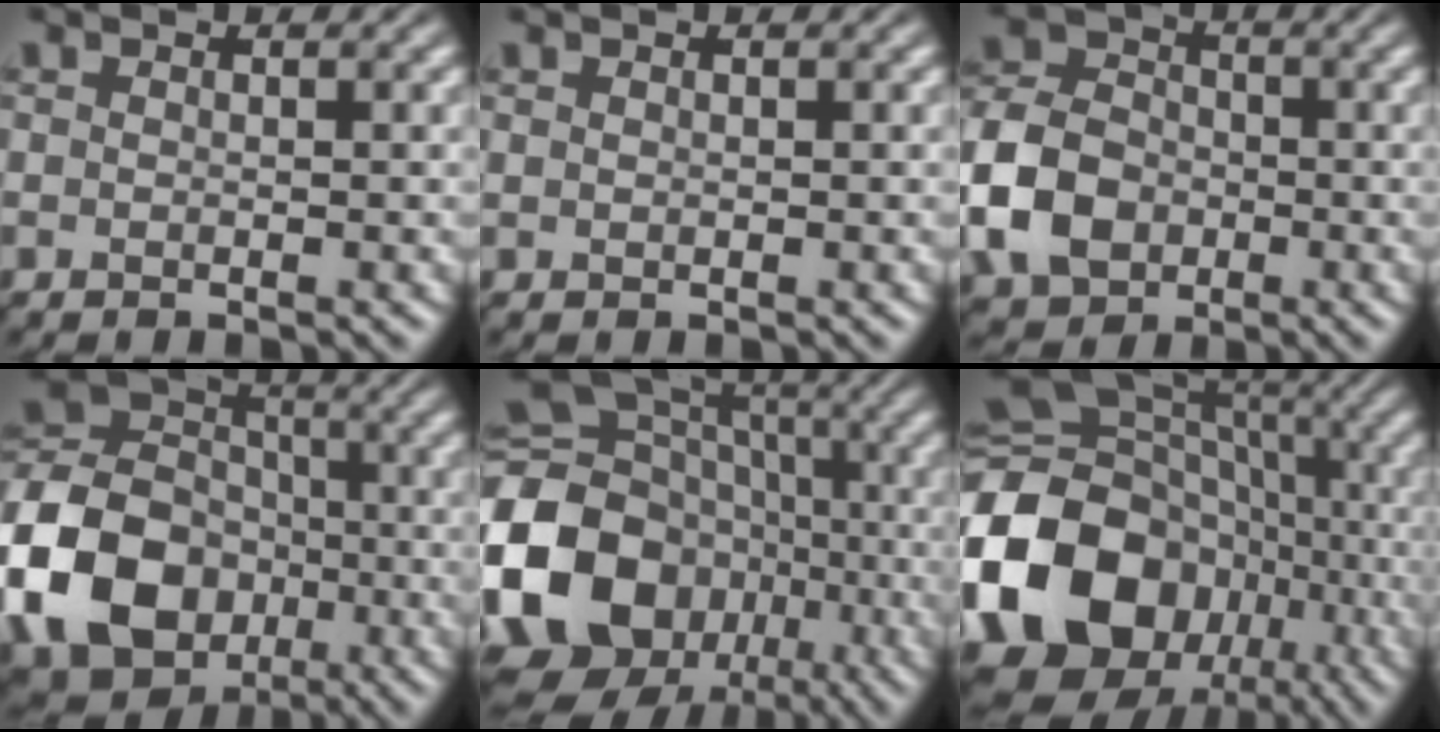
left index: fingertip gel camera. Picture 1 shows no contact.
{"total": 0.0}
{"total": 7.5, "force": [-2.2, 5.9, 4.2], "torque": [-0.089, 0.006, -0.059]}
{"total": 12.7, "force": [-3.6, 10.1, 6.8], "torque": [-0.156, 0.000, -0.078]}
{"total": 19.4, "force": [-4.8, 16.0, 9.7], "torque": [-0.217, 0.004, -0.095]}
{"total": 20.3, "force": [-5.7, 16.8, 9.9], "torque": [-0.225, -0.003, -0.111]}